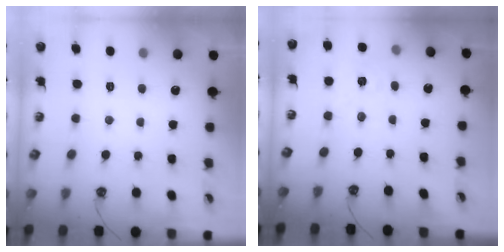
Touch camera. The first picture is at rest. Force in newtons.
{"total": 4.3, "press": 4.3, "slide": 0.5}